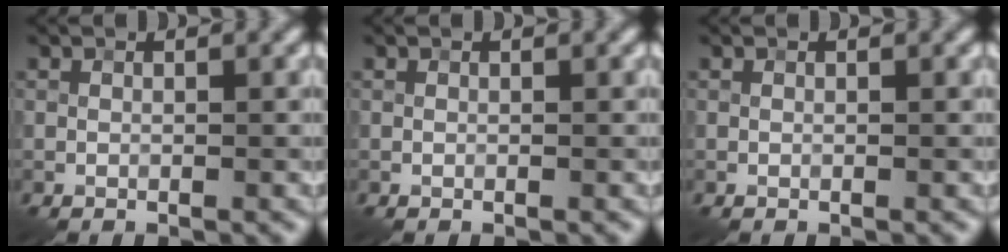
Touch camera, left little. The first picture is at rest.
{"total": 0.0}
{"total": 0.0}